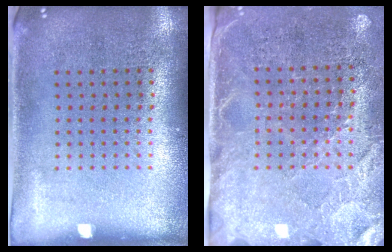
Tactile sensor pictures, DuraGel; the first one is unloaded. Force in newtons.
{"total": 2.7, "press": 2.4, "slide": 1.2}